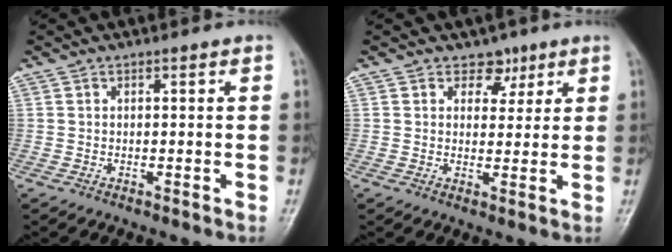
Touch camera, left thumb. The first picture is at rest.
{"total": 4.0, "force": [2.3, 3.0, 1.2], "torque": [0.013, -0.010, 0.031]}